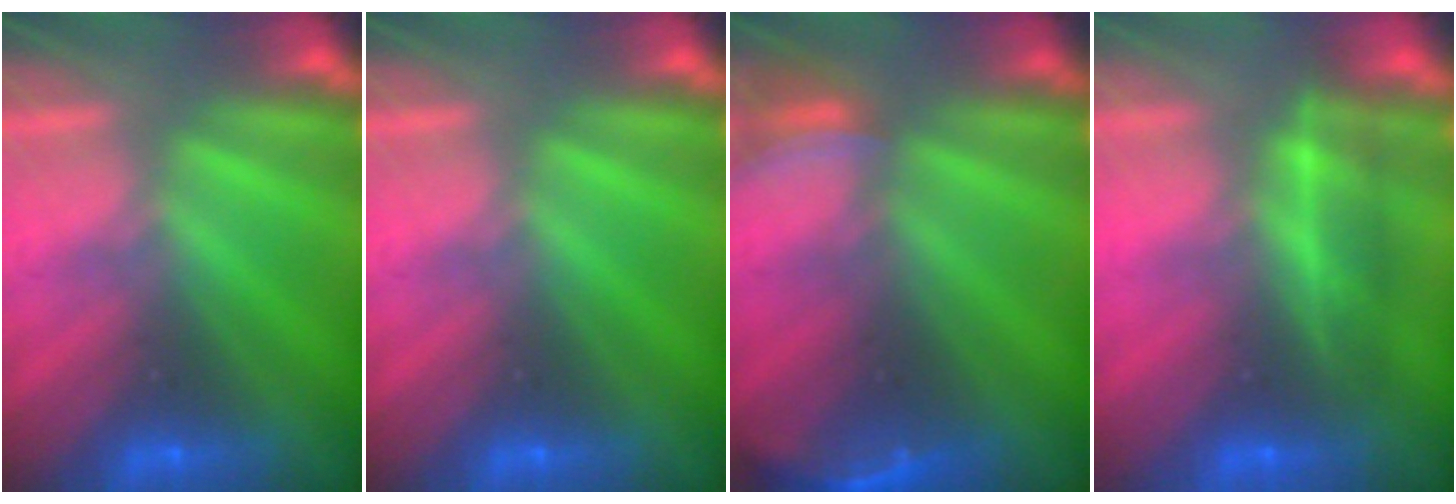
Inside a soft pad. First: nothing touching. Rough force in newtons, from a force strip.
{"total": 0.0}
{"total": 2.8}
{"total": 2.2}